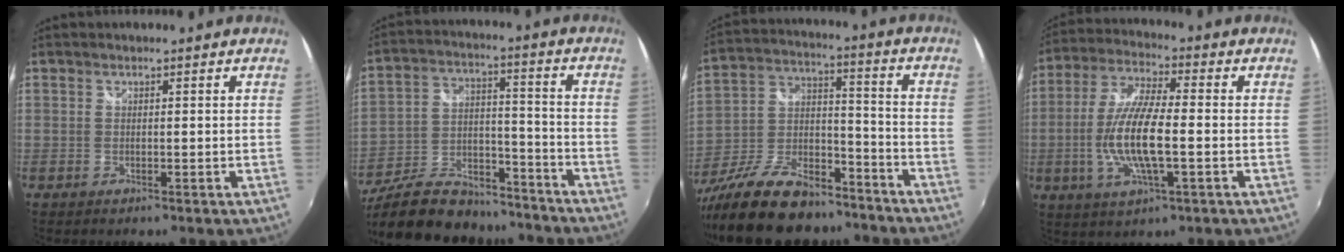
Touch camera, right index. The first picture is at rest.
{"total": 25.5, "force": [-20.8, 10.1, 10.7], "torque": [-0.225, 0.016, -0.312]}
{"total": 22.2, "force": [-17.0, 9.1, 11.0], "torque": [-0.226, -0.001, -0.272]}
{"total": 12.9, "force": [-2.3, 3.3, 12.3], "torque": [-0.251, -0.005, -0.043]}